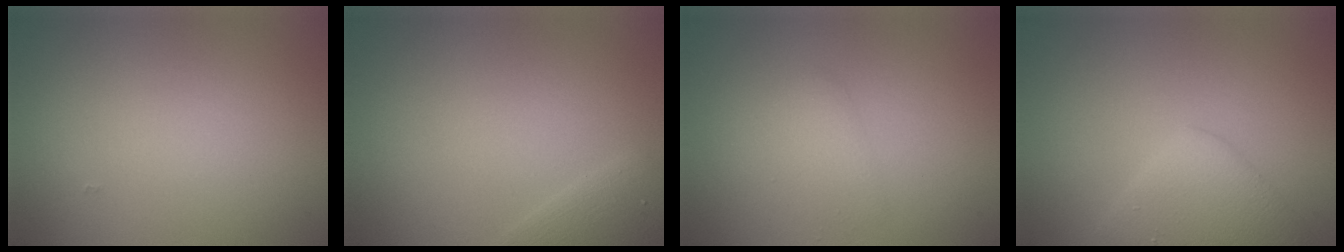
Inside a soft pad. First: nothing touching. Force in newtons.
{"total": 1.9, "press": 1.9, "slide": 0.1}
{"total": 1.8, "press": 1.8, "slide": 0.1}
{"total": 4.0, "press": 4.0, "slide": 0.2}